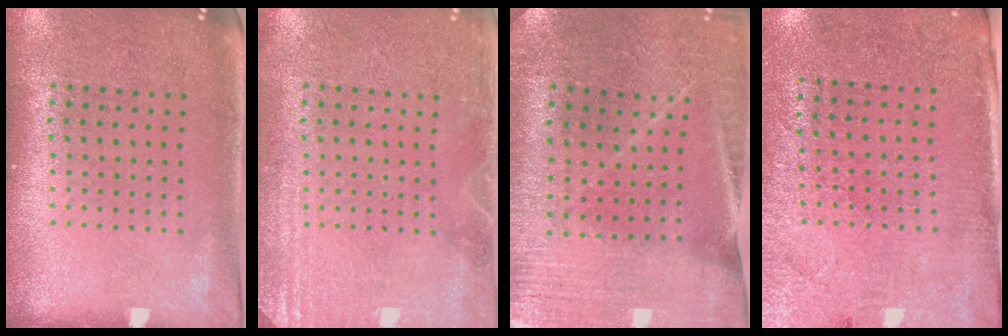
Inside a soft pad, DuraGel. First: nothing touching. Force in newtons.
{"total": 2.7, "press": 2.7, "slide": 0.3}
{"total": 1.4, "press": 1.4, "slide": 0.2}
{"total": 2.7, "press": 2.5, "slide": 1.1}